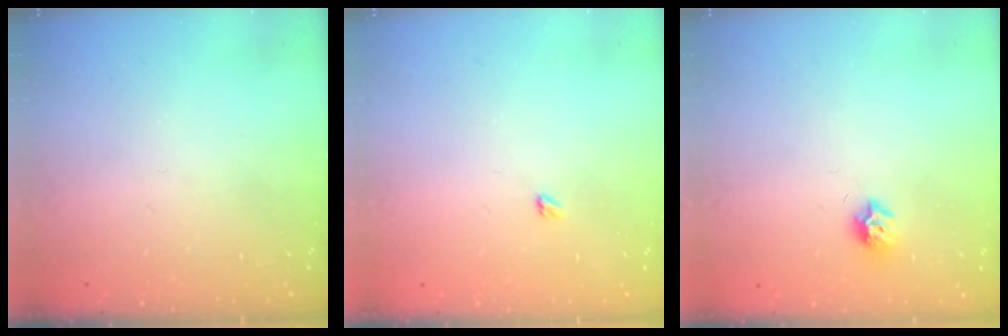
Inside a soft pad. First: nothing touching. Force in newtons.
{"total": 2.4, "press": 2.4, "slide": 0.4}
{"total": 6.9, "press": 6.9, "slide": 0.3}